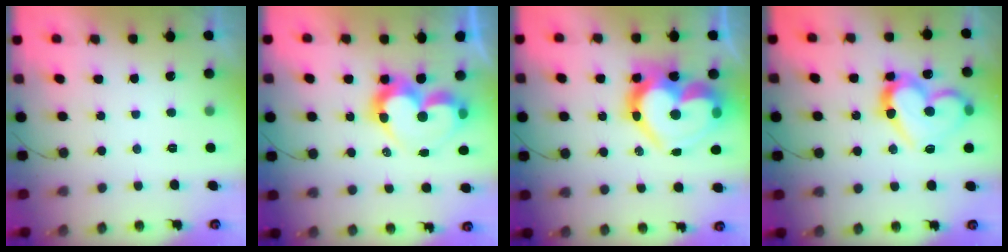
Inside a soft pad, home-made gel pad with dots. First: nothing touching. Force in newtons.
{"total": 12.2, "press": 12.1, "slide": 1.6}
{"total": 25.5, "press": 25.4, "slide": 2.5}
{"total": 17.5, "press": 17.4, "slide": 1.5}